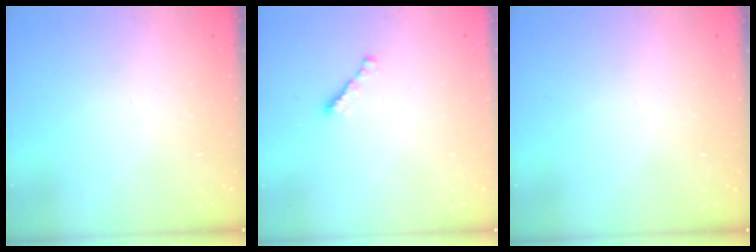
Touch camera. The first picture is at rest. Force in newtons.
{"total": 1.7, "press": 1.6, "slide": 0.5}
{"total": 0.0}